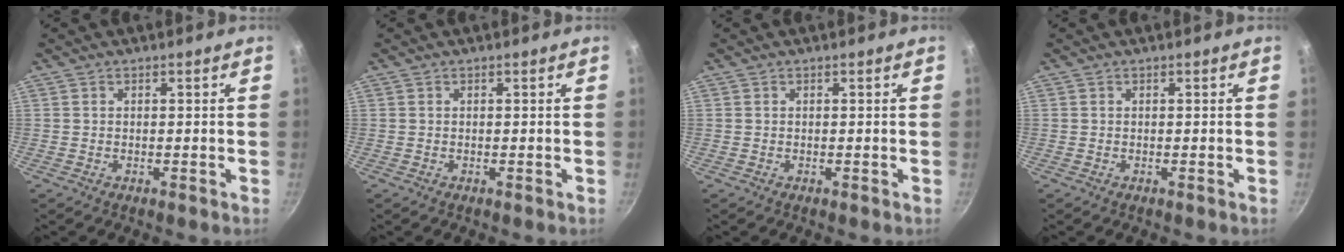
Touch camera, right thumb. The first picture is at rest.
{"total": 0.0}
{"total": 0.0}
{"total": 0.0}